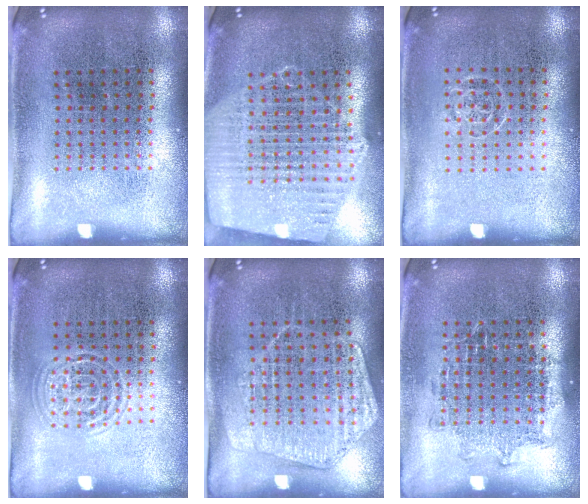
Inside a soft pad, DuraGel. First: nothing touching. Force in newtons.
{"total": 1.8, "press": 1.7, "slide": 0.6}
{"total": 0.6, "press": 0.5, "slide": 0.3}
{"total": 1.0, "press": 1.0, "slide": 0.1}
{"total": 1.4, "press": 1.4, "slide": 0.3}
{"total": 1.1, "press": 1.0, "slide": 0.5}